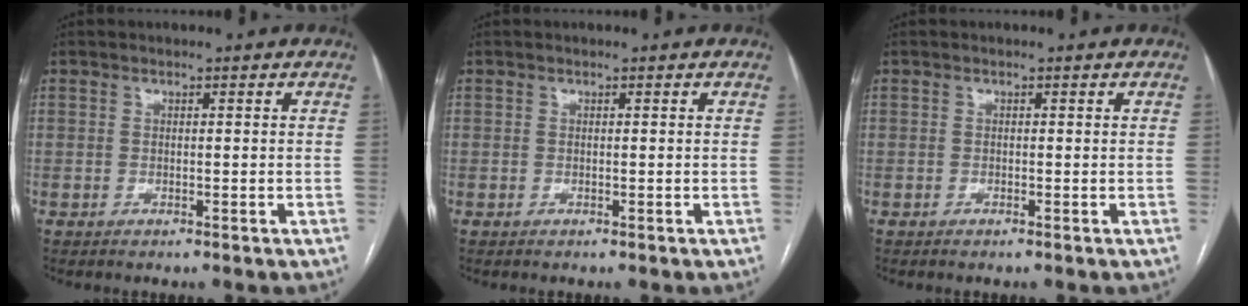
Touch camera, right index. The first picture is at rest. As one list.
[{"total": 0.0}, {"total": 0.0}]